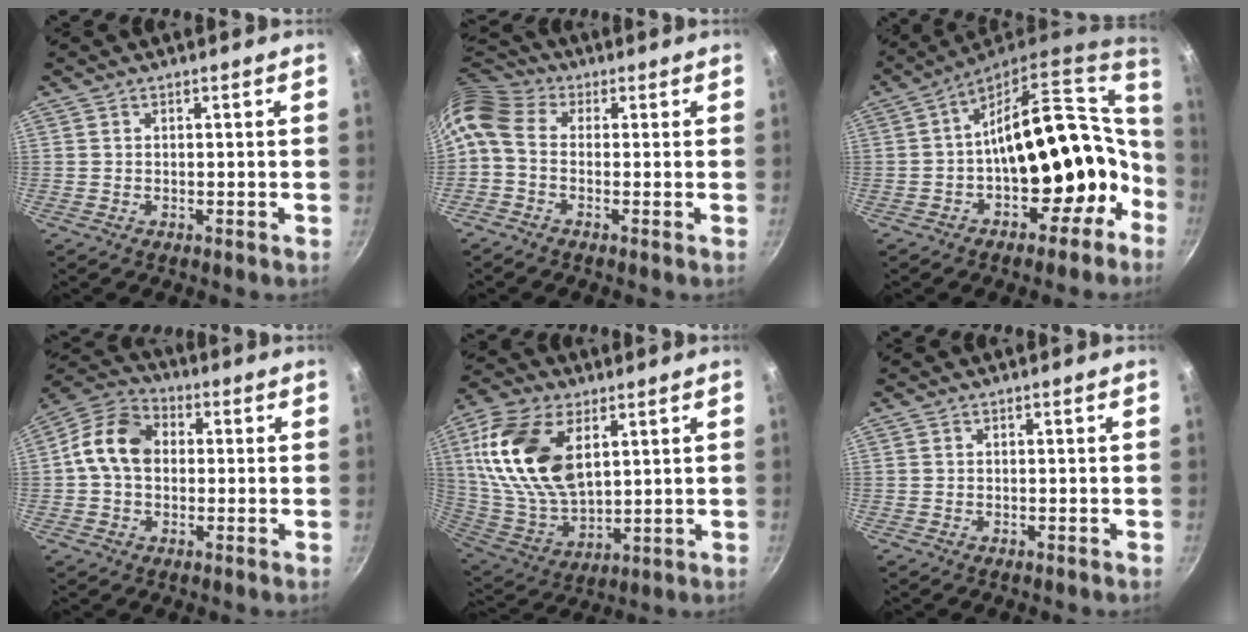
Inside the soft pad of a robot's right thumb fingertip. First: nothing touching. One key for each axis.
{"total": 8.6, "fx": -0.1, "fy": 6.1, "fz": 6.0, "tx": -0.128, "ty": 0.031, "tz": -0.018}
{"total": 19.5, "fx": -1.1, "fy": 13.2, "fz": 14.3, "tx": -0.140, "ty": 0.065, "tz": 0.006}
{"total": 11.0, "fx": 0.7, "fy": 8.4, "fz": 7.2, "tx": -0.103, "ty": 0.026, "tz": -0.009}
{"total": 20.4, "fx": 6.6, "fy": 11.7, "fz": 15.3, "tx": -0.286, "ty": -0.023, "tz": 0.136}
{"total": 0.0}